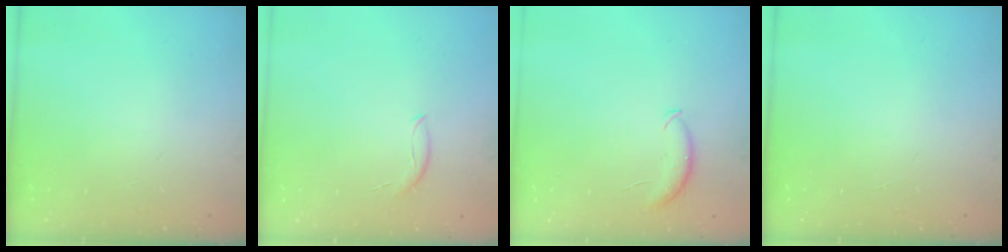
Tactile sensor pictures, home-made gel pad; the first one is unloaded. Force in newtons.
{"total": 6.0, "press": 5.9, "slide": 0.7}
{"total": 6.9, "press": 6.9, "slide": 0.5}
{"total": 0.0}